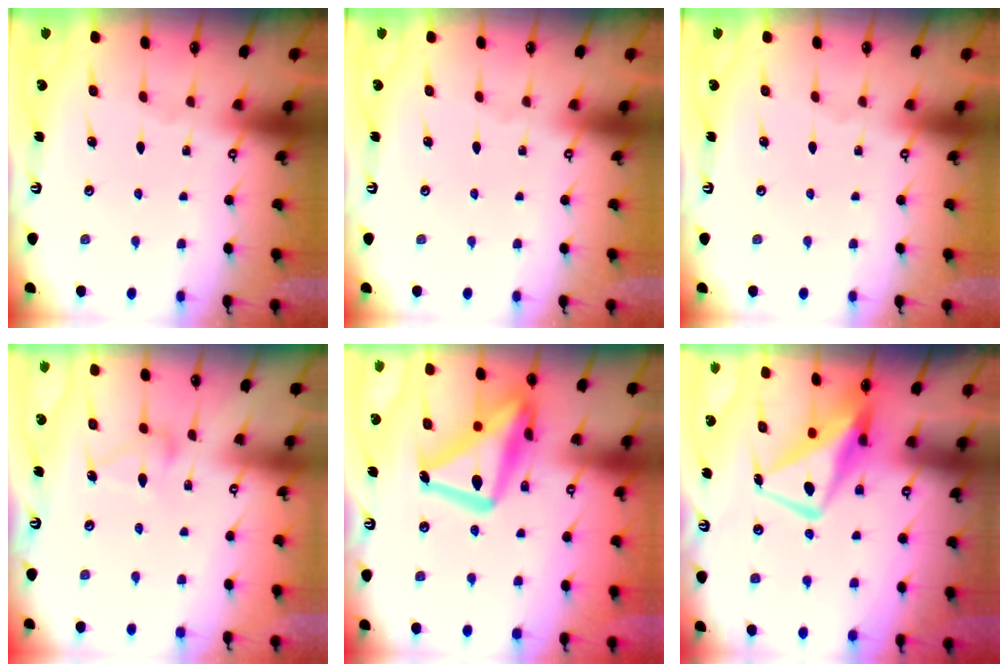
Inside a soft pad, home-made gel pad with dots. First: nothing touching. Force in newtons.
{"total": 0.0}
{"total": 0.0}
{"total": 8.3, "press": 8.3, "slide": 0.5}
{"total": 20.8, "press": 20.8, "slide": 1.5}
{"total": 12.0, "press": 11.9, "slide": 1.4}